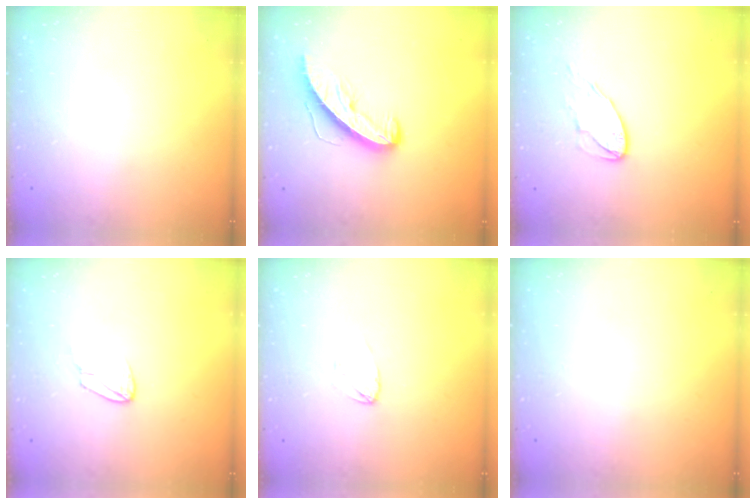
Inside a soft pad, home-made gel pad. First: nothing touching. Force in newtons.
{"total": 8.8, "press": 8.7, "slide": 0.2}
{"total": 6.8, "press": 6.8, "slide": 0.2}
{"total": 5.6, "press": 5.6, "slide": 0.5}
{"total": 3.2, "press": 3.2, "slide": 0.2}
{"total": 0.0}